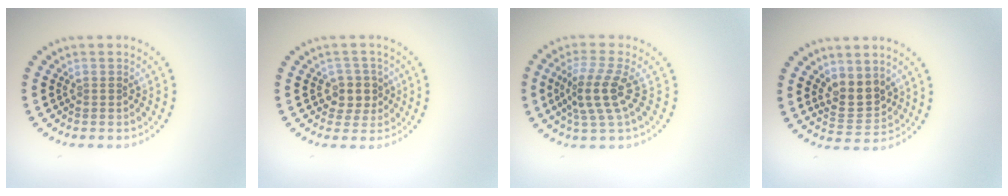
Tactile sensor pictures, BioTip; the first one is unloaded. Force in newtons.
{"total": 2.6, "press": 2.3, "slide": 1.3}
{"total": 3.8, "press": 3.1, "slide": 2.2}
{"total": 3.0, "press": 2.7, "slide": 1.2}